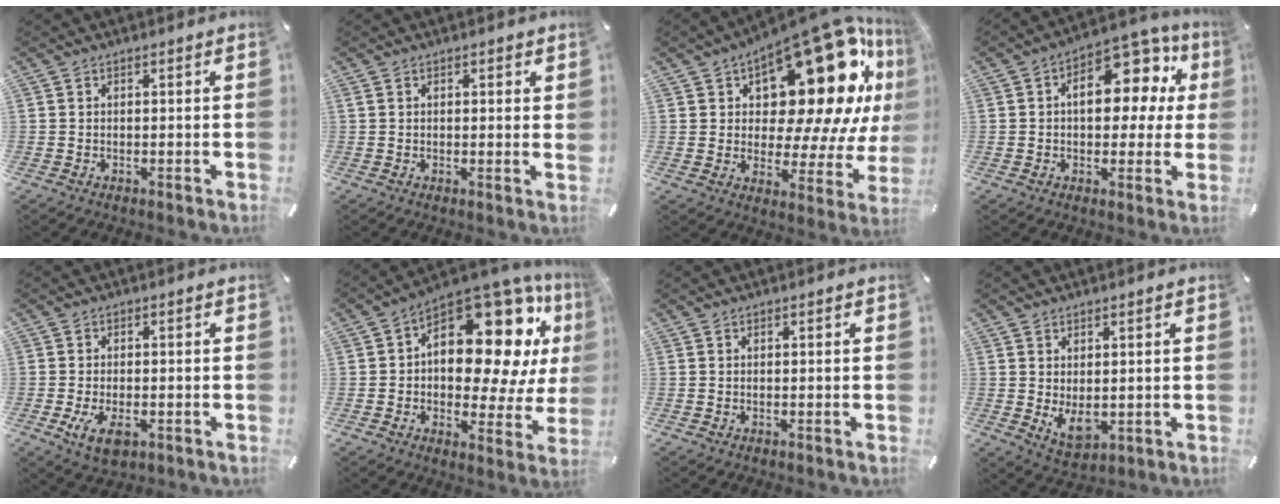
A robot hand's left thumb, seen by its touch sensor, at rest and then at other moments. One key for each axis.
{"total": 1.1, "fx": 0.4, "fy": 0.6, "fz": 0.8, "tx": -0.008, "ty": -0.001, "tz": 0.006}
{"total": 25.8, "fx": 13.6, "fy": 11.8, "fz": 18.5, "tx": -0.244, "ty": -0.117, "tz": 0.231}
{"total": 14.2, "fx": 3.8, "fy": 8.6, "fz": 10.7, "tx": -0.140, "ty": -0.023, "tz": 0.063}
{"total": 5.2, "fx": -1.8, "fy": 3.0, "fz": 3.8, "tx": -0.079, "ty": -0.002, "tz": -0.036}
{"total": 20.0, "fx": 8.4, "fy": 10.6, "fz": 14.6, "tx": -0.197, "ty": -0.080, "tz": 0.137}
{"total": 0.0}
{"total": 5.9, "fx": 0.3, "fy": 4.1, "fz": 4.2, "tx": -0.069, "ty": -0.011, "tz": 0.006}